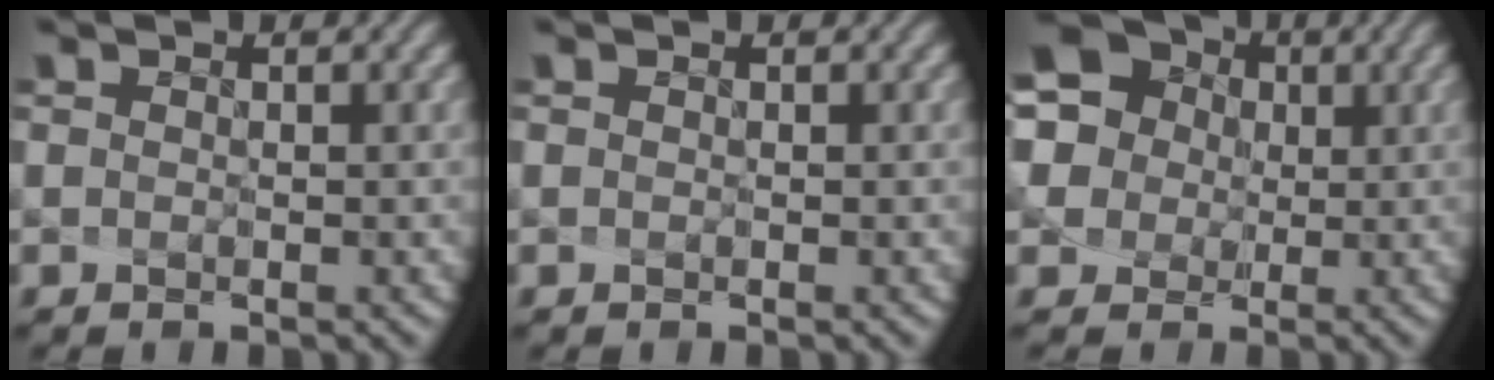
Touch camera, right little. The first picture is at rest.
{"total": 0.0}
{"total": 12.0, "force": [3.9, 10.4, 4.4], "torque": [-0.132, 0.021, 0.075]}